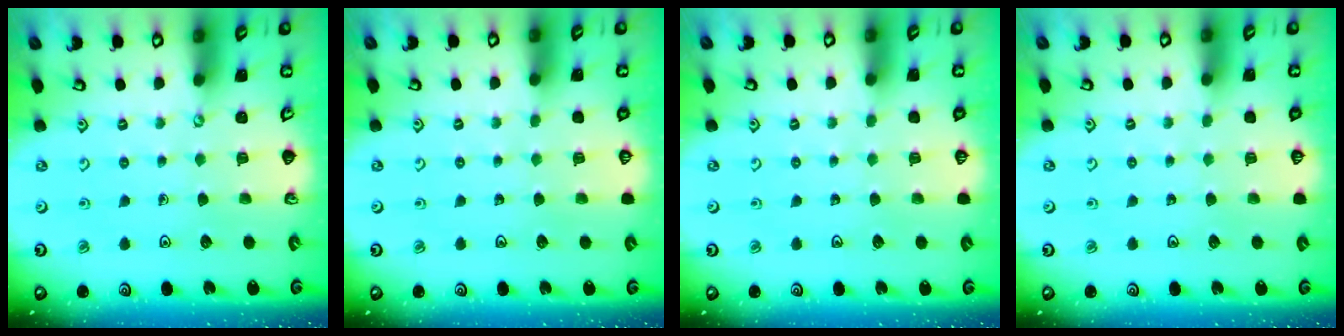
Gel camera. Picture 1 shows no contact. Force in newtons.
{"total": 0.0}
{"total": 0.0}
{"total": 0.0}